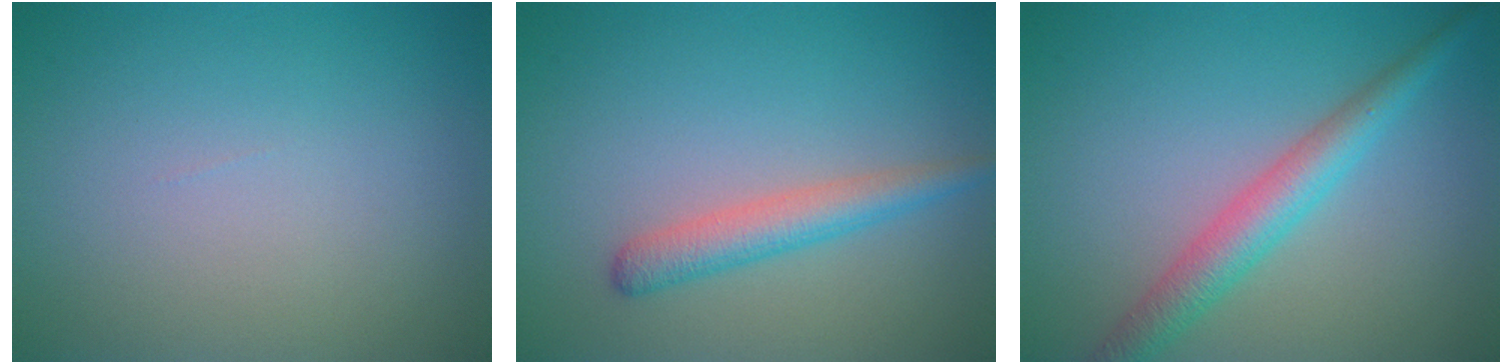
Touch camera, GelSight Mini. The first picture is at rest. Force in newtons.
{"total": 2.8, "press": 2.7, "slide": 0.2}
{"total": 3.8, "press": 3.8, "slide": 0.0}